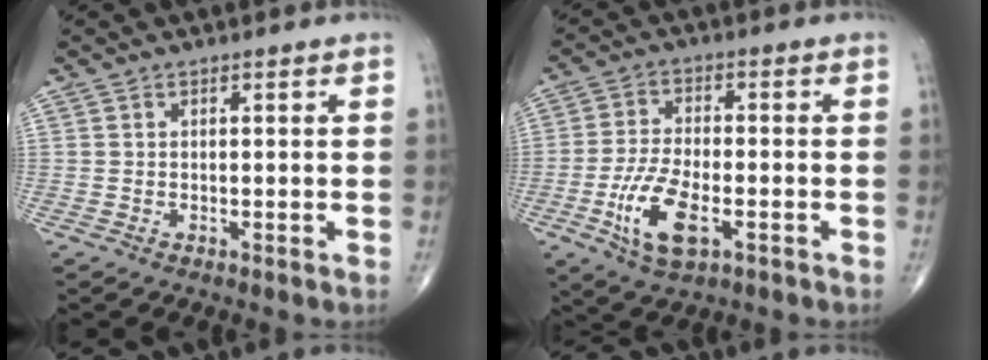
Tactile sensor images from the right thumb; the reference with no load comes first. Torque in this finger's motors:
{"motor_torque": [0.47, 0.01, 0.48, 0.36, 0.13]}